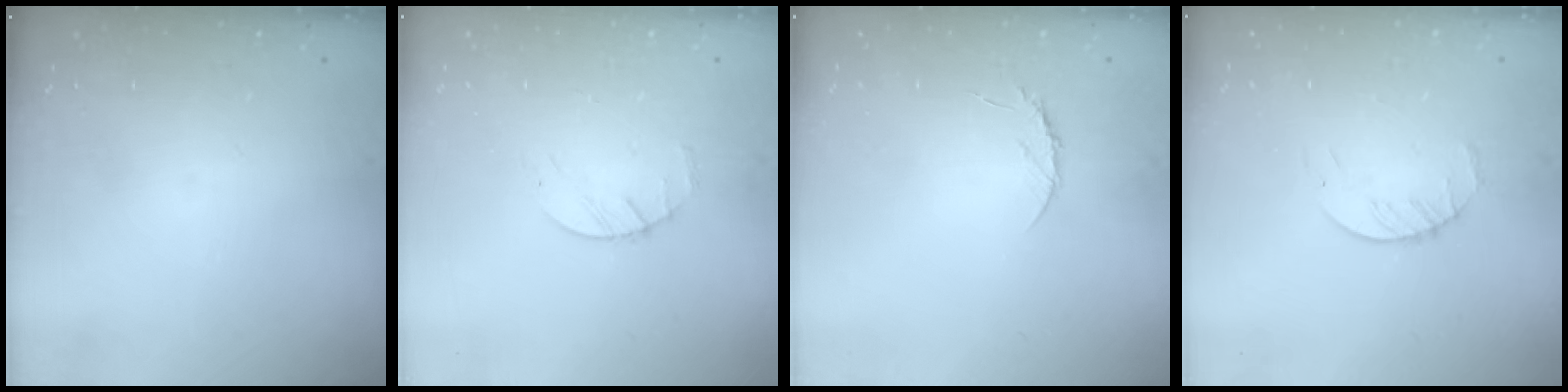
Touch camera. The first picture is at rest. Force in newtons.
{"total": 2.4, "press": 2.3, "slide": 0.3}
{"total": 4.7, "press": 4.6, "slide": 0.4}
{"total": 3.8, "press": 3.8, "slide": 0.4}